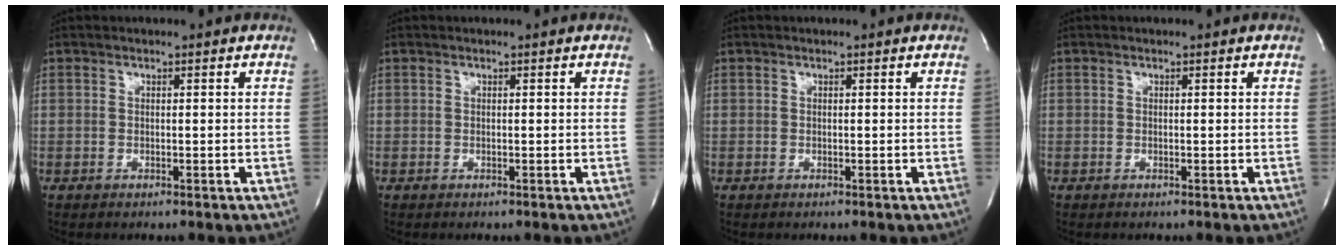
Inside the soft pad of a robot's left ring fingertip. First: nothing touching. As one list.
[{"total": 0.0}, {"total": 0.0}, {"total": 0.0}]